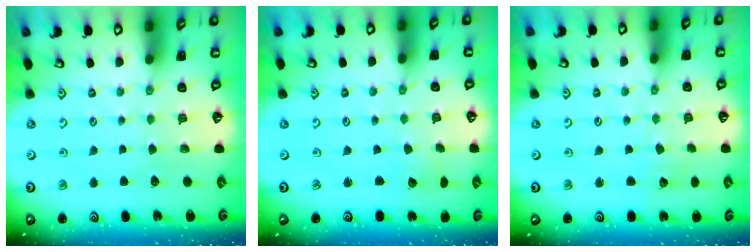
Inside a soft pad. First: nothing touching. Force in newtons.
{"total": 1.7, "press": 1.7, "slide": 0.1}
{"total": 3.1, "press": 3.0, "slide": 0.5}